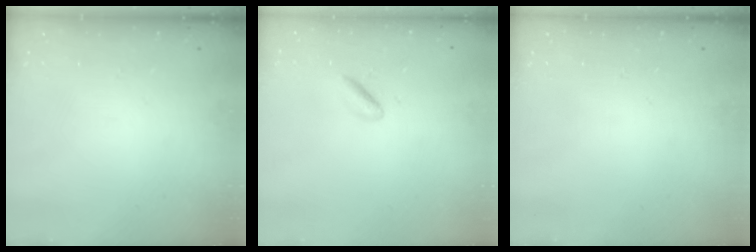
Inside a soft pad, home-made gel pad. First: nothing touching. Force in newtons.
{"total": 2.1, "press": 1.9, "slide": 1.0}
{"total": 0.0}